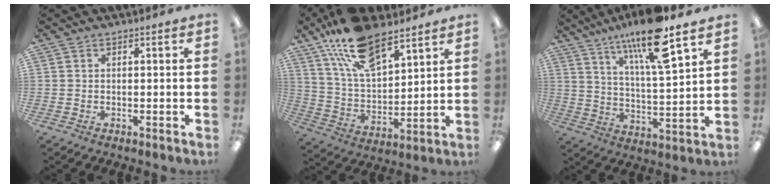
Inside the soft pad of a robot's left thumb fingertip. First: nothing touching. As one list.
[{"total": 18.0, "force": [12.5, 7.8, 10.3], "torque": [-0.197, -0.054, 0.225]}, {"total": 16.0, "force": [11.8, 2.5, 10.5], "torque": [-0.186, -0.064, 0.191]}]